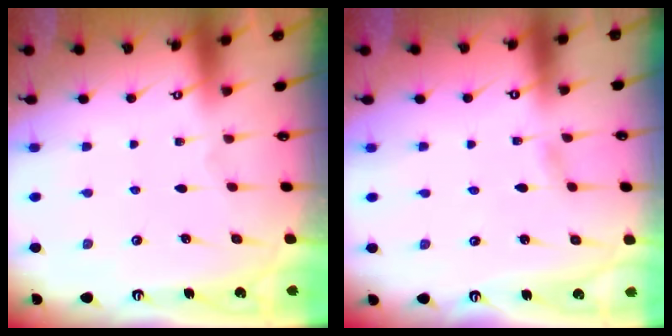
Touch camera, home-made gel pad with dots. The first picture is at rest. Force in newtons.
{"total": 2.1, "press": 2.1, "slide": 0.2}